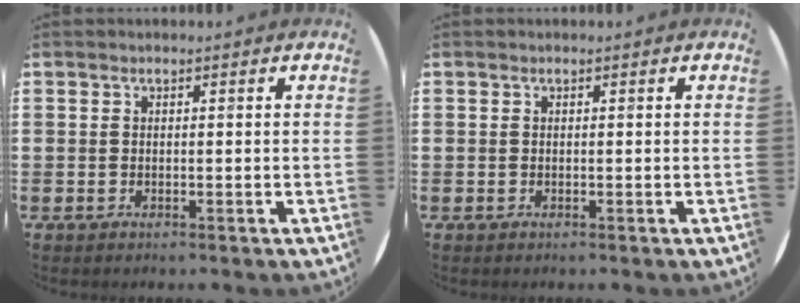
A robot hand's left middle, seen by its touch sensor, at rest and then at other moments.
{"total": 0.0}